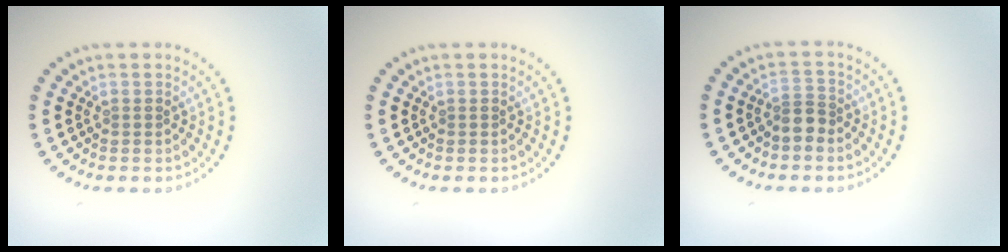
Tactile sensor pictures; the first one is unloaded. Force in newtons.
{"total": 0.0}
{"total": 2.0, "press": 1.7, "slide": 1.0}